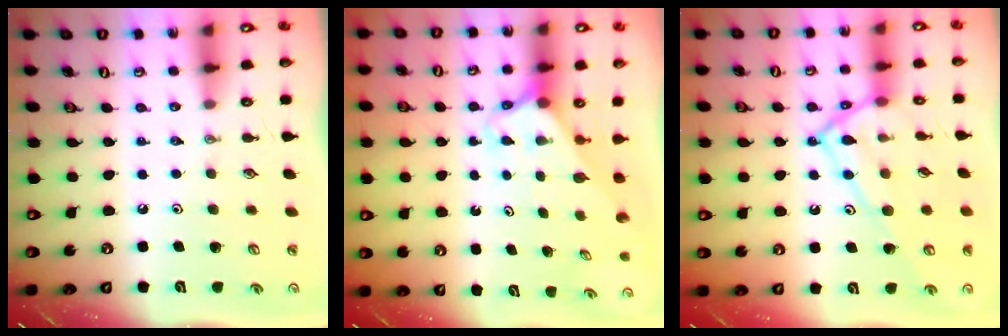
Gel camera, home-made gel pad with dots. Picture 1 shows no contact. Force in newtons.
{"total": 2.4, "press": 2.4, "slide": 0.1}
{"total": 15.8, "press": 15.7, "slide": 0.7}